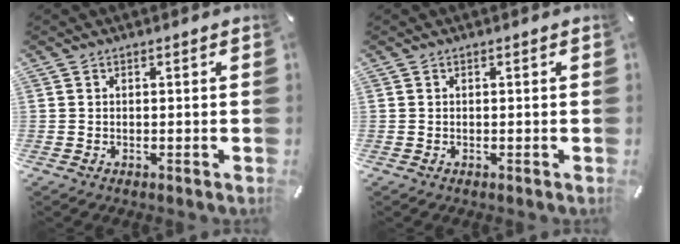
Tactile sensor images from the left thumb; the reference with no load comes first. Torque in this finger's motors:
{"motor_torque": [-0.11, 0.11, -0.02, 0.02, 0.00]}